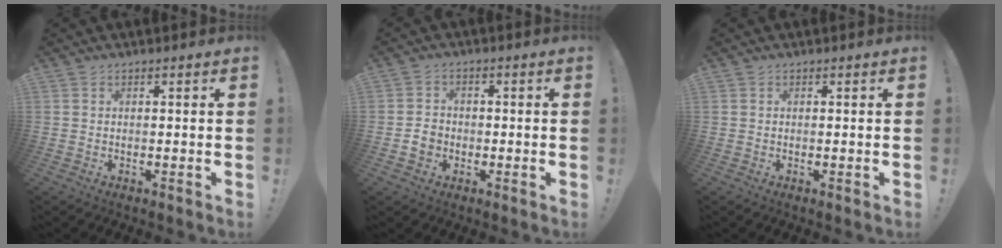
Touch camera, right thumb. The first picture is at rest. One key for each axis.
{"total": 4.8, "fx": -1.6, "fy": 4.0, "fz": 2.1, "tx": -0.035, "ty": 0.009, "tz": -0.027}
{"total": 0.0}